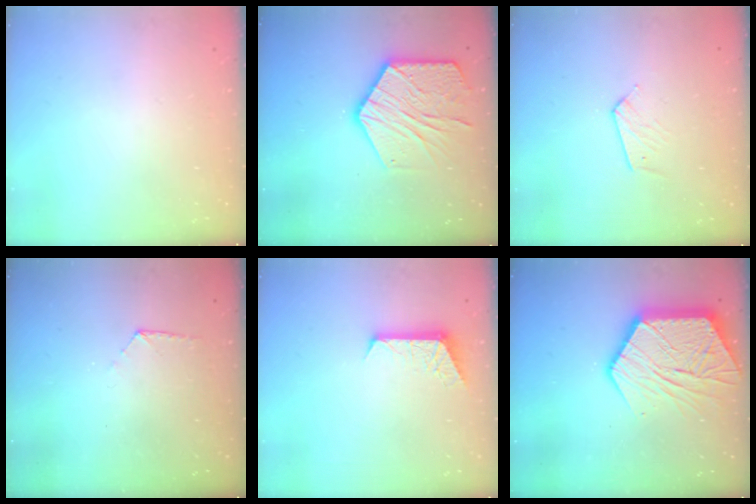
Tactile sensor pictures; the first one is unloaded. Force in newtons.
{"total": 17.4, "press": 17.4, "slide": 1.3}
{"total": 3.9, "press": 3.9, "slide": 0.3}
{"total": 6.7, "press": 6.7, "slide": 0.6}
{"total": 7.1, "press": 7.1, "slide": 0.6}
{"total": 21.3, "press": 21.2, "slide": 1.8}